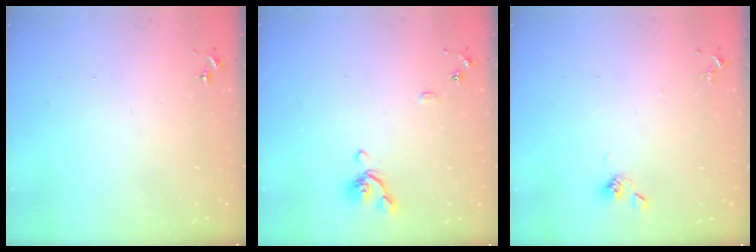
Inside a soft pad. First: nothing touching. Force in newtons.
{"total": 8.8, "press": 8.7, "slide": 1.4}
{"total": 6.1, "press": 5.8, "slide": 2.1}